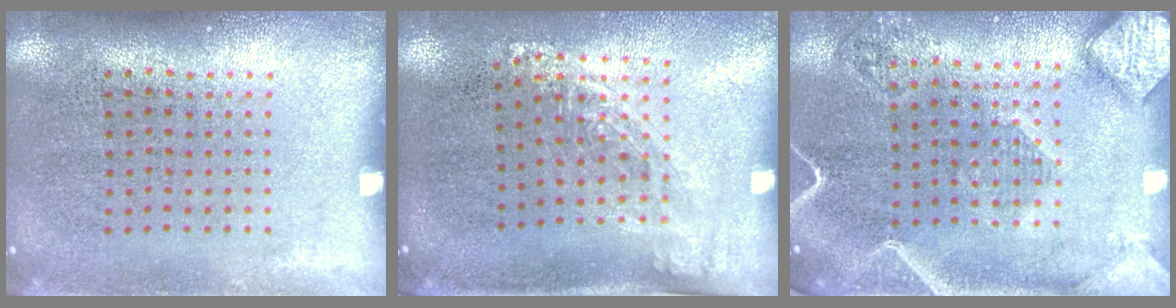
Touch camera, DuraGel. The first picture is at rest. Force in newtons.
{"total": 1.3, "press": 1.0, "slide": 0.9}
{"total": 2.6, "press": 2.1, "slide": 1.5}